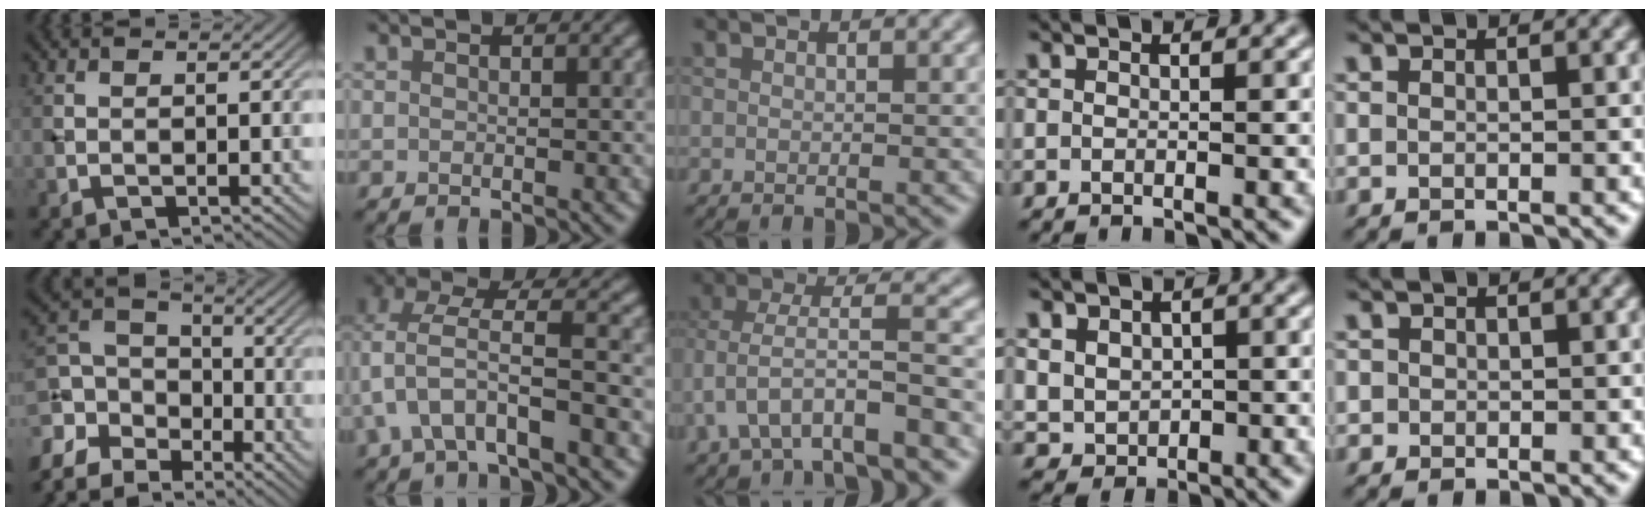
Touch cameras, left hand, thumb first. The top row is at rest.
{"thumb": {"total": 9.9, "force": [-5.4, 6.6, 5.1], "torque": [-0.132, -0.008, -0.107]}, "index": {"total": 6.2, "force": [-1.8, 2.6, 5.3], "torque": [-0.104, 0.011, -0.037]}, "middle": {"total": 7.1, "force": [-3.7, 2.5, 5.6], "torque": [-0.102, 0.010, -0.067]}, "ring": {"total": 3.2, "force": [0.8, 2.7, 1.4], "torque": [-0.036, 0.002, 0.021]}, "little": {"total": 0.5, "force": [-0.1, 0.5, 0.0], "torque": [0.004, -0.002, -0.001]}}